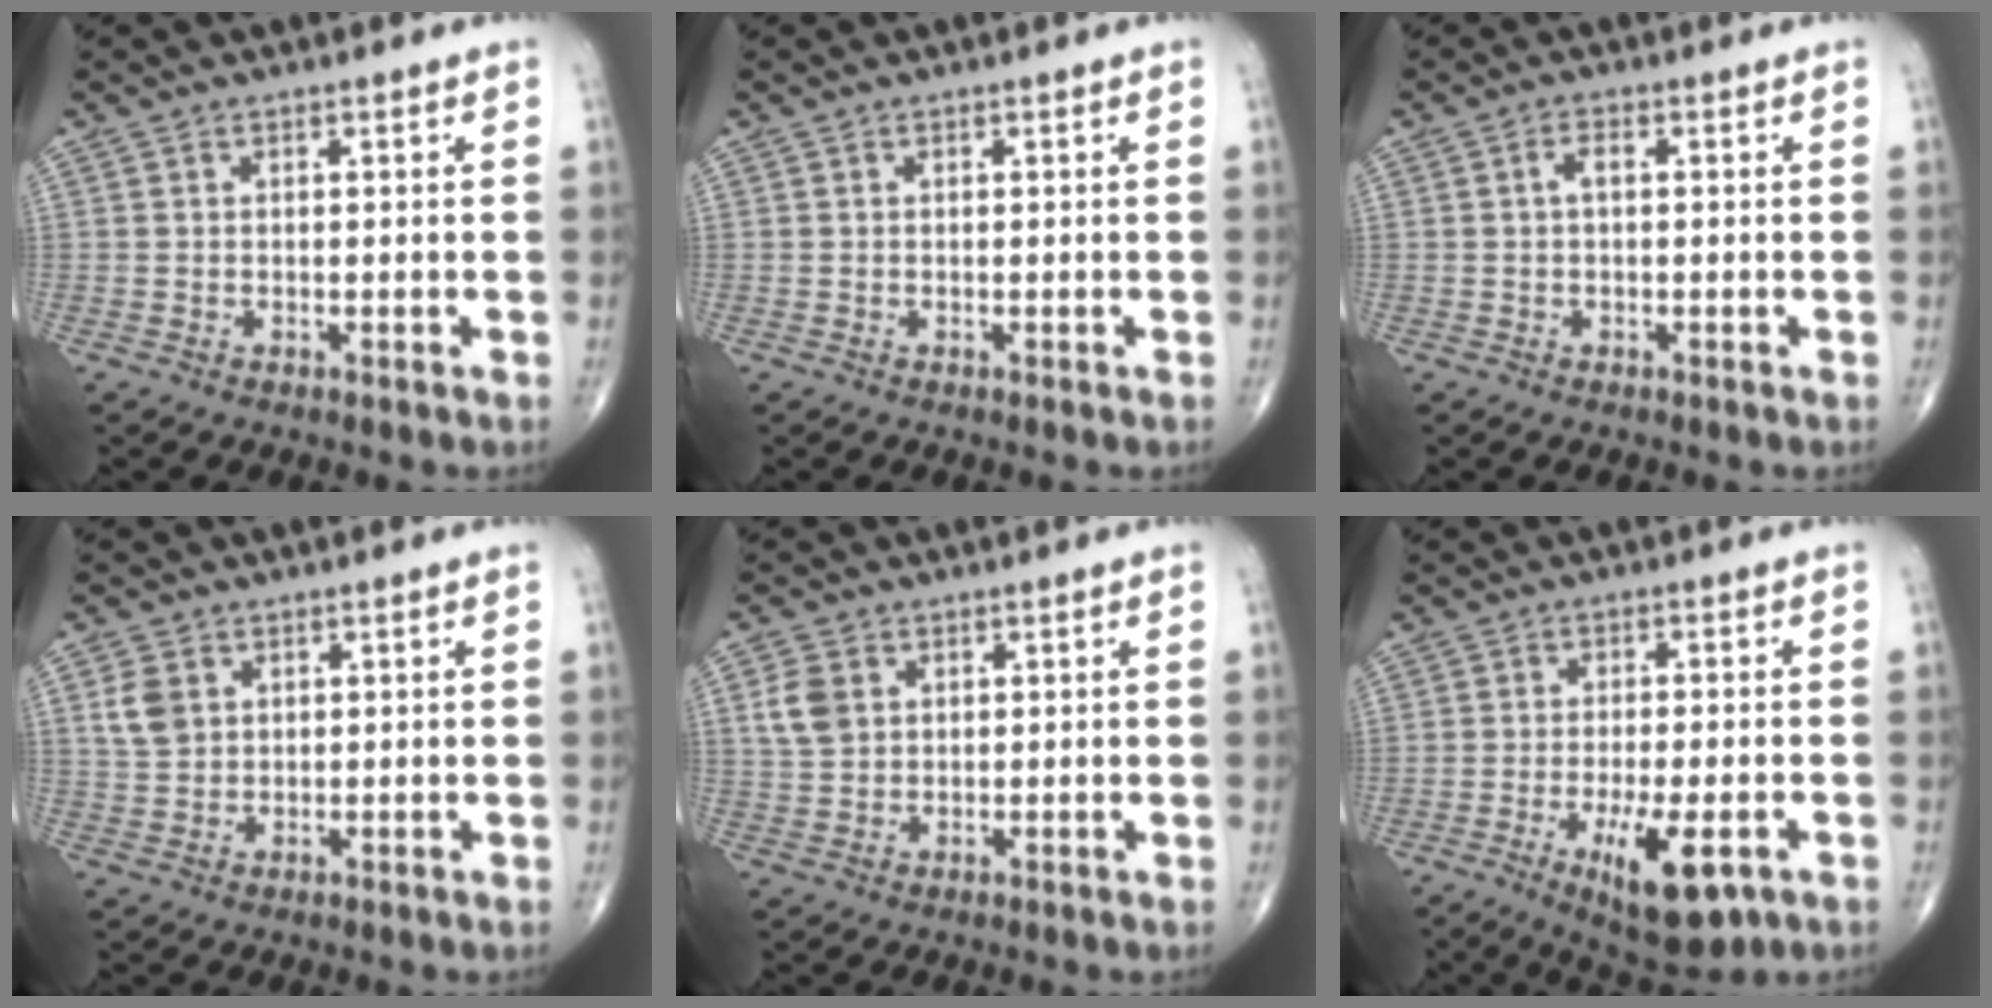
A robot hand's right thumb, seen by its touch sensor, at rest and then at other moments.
{"total": 0.0}
{"total": 1.9, "force": [0.1, 0.8, 1.7], "torque": [-0.030, 0.006, 0.000]}
{"total": 4.6, "force": [1.6, 3.5, 2.5], "torque": [-0.039, -0.002, 0.035]}
{"total": 5.0, "force": [1.6, 3.8, 2.8], "torque": [-0.048, 0.000, 0.032]}
{"total": 11.0, "force": [-4.4, 3.9, 9.3], "torque": [-0.139, -0.001, -0.059]}